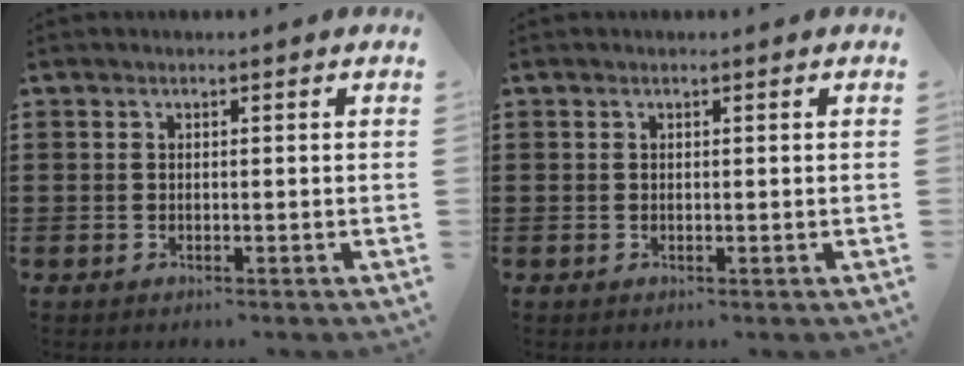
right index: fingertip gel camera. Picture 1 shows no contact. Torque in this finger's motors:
{"motor_torque": [0.00, 0.00, 0.00, 0.00]}